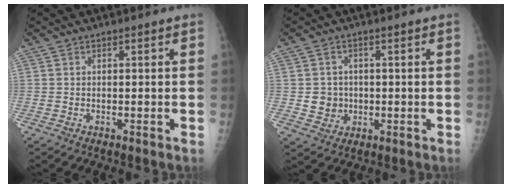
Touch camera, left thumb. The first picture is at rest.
{"total": 4.3, "force": [-0.1, 4.1, 1.2], "torque": [0.008, 0.004, 0.005]}